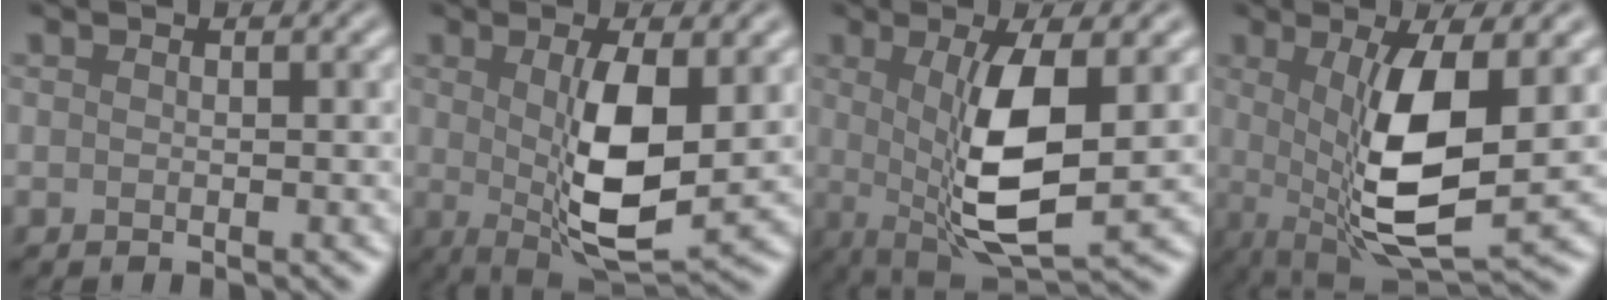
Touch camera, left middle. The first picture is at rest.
{"total": 7.4, "force": [0.2, 2.2, 7.1], "torque": [-0.126, -0.010, 0.010]}
{"total": 8.0, "force": [0.3, 2.4, 7.7], "torque": [-0.142, -0.013, 0.012]}
{"total": 9.0, "force": [0.3, 2.7, 8.6], "torque": [-0.157, -0.017, 0.011]}